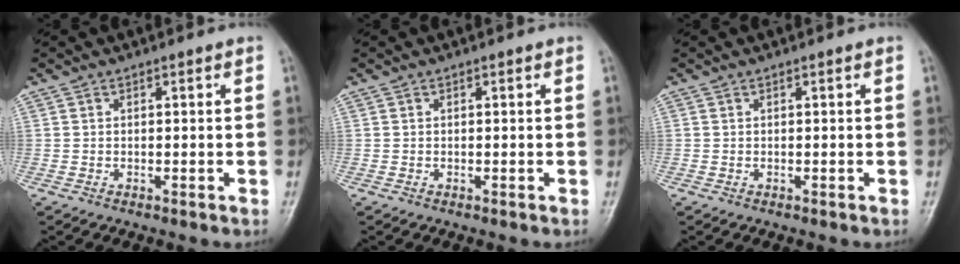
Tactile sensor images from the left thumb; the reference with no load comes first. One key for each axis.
{"total": 0.0}
{"total": 0.0}